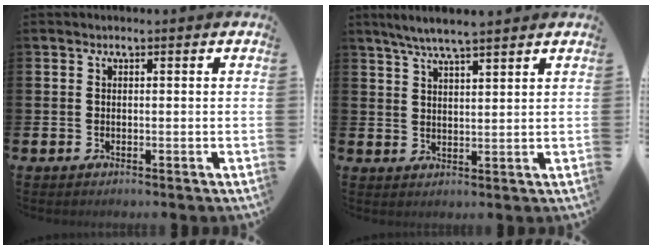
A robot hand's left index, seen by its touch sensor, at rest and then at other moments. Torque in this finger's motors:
{"motor_torque": [0.04, -0.35, 0.65, 0.18]}